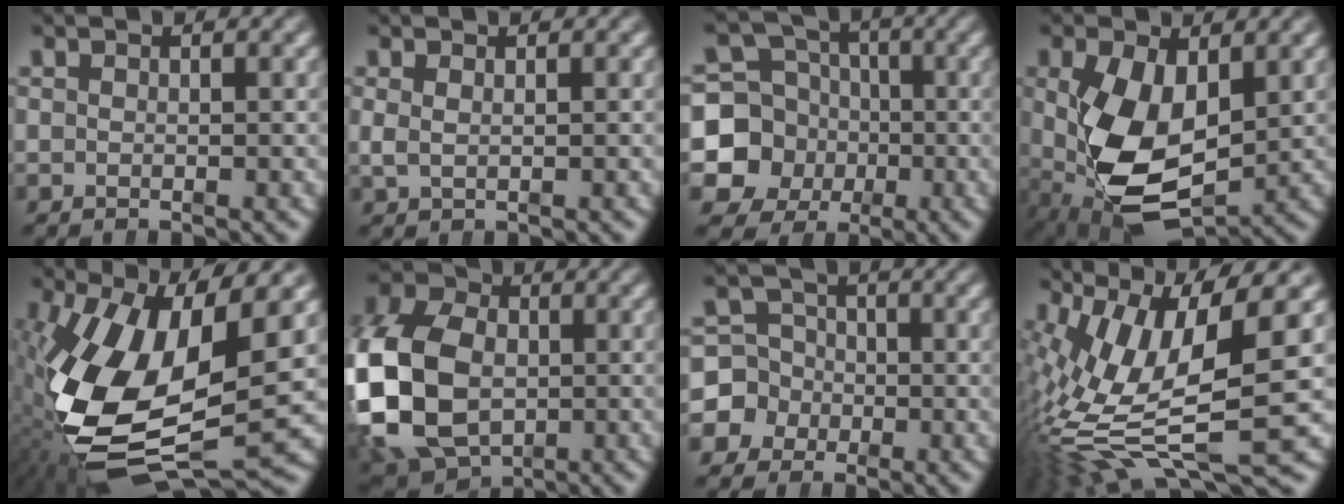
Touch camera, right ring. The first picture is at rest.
{"total": 1.0, "force": [0.4, 0.4, 0.8], "torque": [-0.024, -0.011, 0.016]}
{"total": 14.2, "force": [-2.6, 13.0, 5.1], "torque": [-0.100, -0.061, -0.043]}
{"total": 9.7, "force": [-1.3, 5.9, 7.5], "torque": [-0.168, -0.051, 0.003]}
{"total": 14.9, "force": [-2.3, 8.1, 12.3], "torque": [-0.265, -0.040, -0.008]}
{"total": 12.2, "force": [-1.3, 9.7, 7.3], "torque": [-0.188, -0.046, -0.004]}
{"total": 10.2, "force": [-2.6, 9.4, 2.8], "torque": [-0.076, -0.042, -0.045]}
{"total": 13.5, "force": [-1.0, 7.3, 11.3], "torque": [-0.215, -0.037, 0.003]}